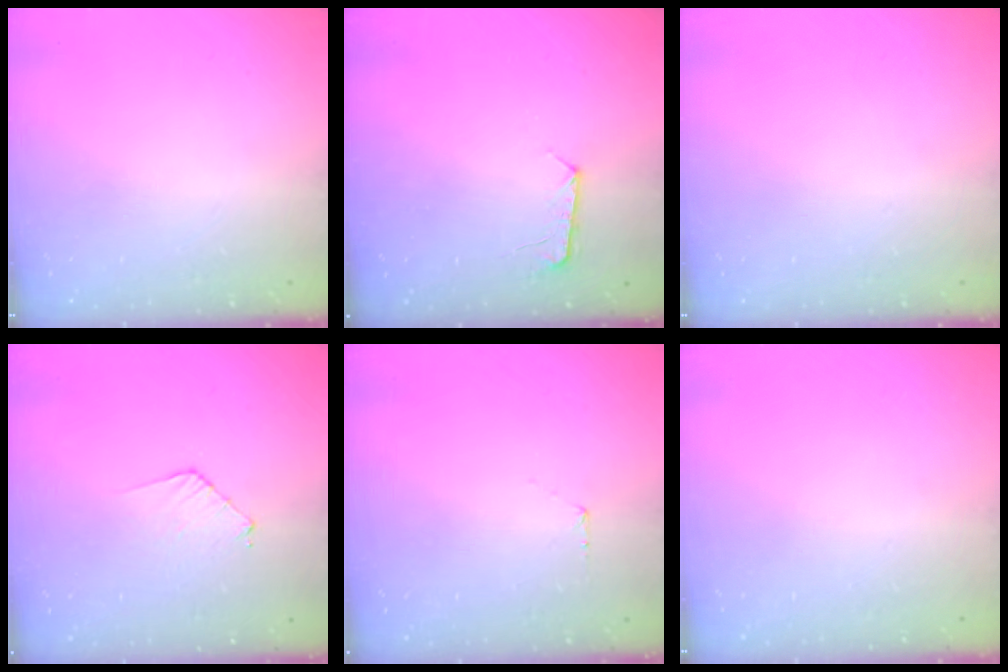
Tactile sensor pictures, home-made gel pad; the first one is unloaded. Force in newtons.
{"total": 6.8, "press": 6.7, "slide": 0.7}
{"total": 0.0}
{"total": 6.5, "press": 6.4, "slide": 0.5}
{"total": 4.2, "press": 4.1, "slide": 0.4}
{"total": 0.0}